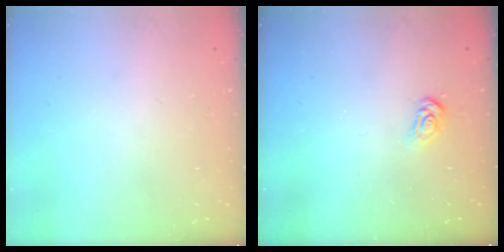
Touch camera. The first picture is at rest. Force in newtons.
{"total": 3.9, "press": 3.9, "slide": 0.4}